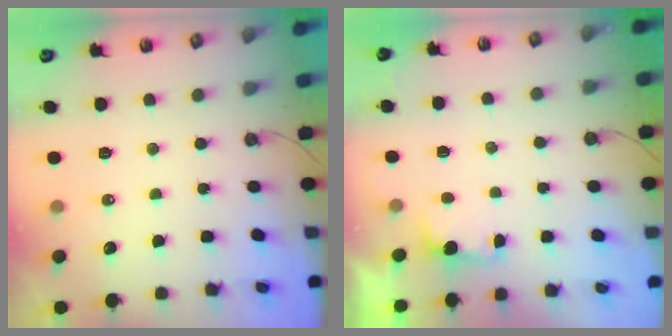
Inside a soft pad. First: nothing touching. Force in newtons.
{"total": 2.6, "press": 2.4, "slide": 0.9}